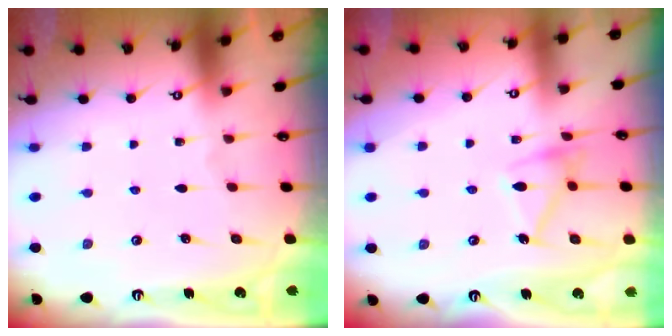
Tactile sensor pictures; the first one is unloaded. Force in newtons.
{"total": 13.8, "press": 13.7, "slide": 0.6}